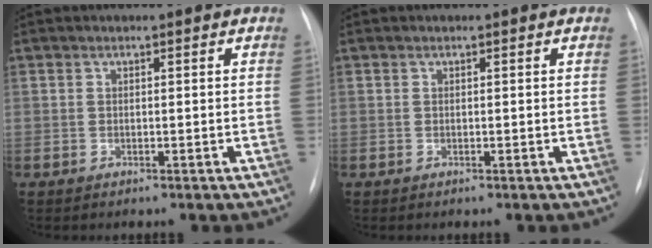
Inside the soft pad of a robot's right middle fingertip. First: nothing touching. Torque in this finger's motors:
{"motor_torque": [0.00, 0.00, 0.00, 0.00]}